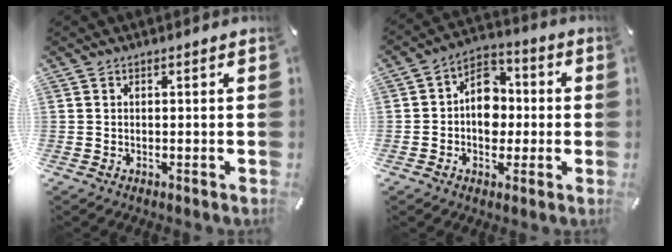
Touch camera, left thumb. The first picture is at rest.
{"total": 9.9, "force": [-1.2, 8.1, 5.6], "torque": [-0.082, 0.018, -0.022]}